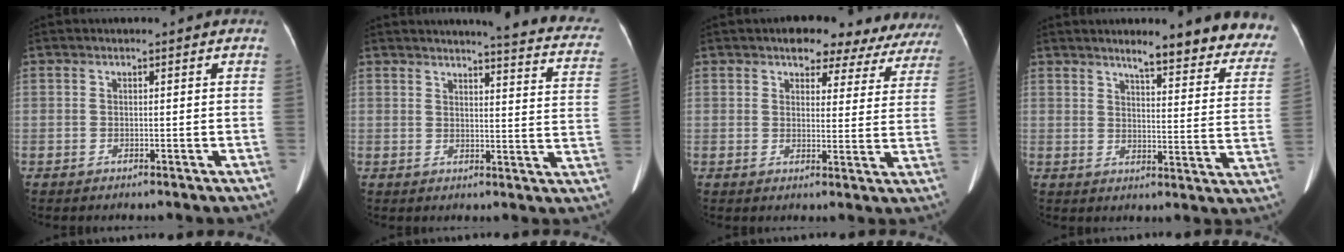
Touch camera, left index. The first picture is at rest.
{"total": 15.1, "force": [13.6, 1.5, 6.4], "torque": [-0.062, -0.066, 0.124]}
{"total": 14.3, "force": [12.4, 5.6, 4.4], "torque": [-0.015, 0.000, 0.117]}
{"total": 17.1, "force": [15.2, 2.5, 7.4], "torque": [-0.056, -0.047, 0.166]}